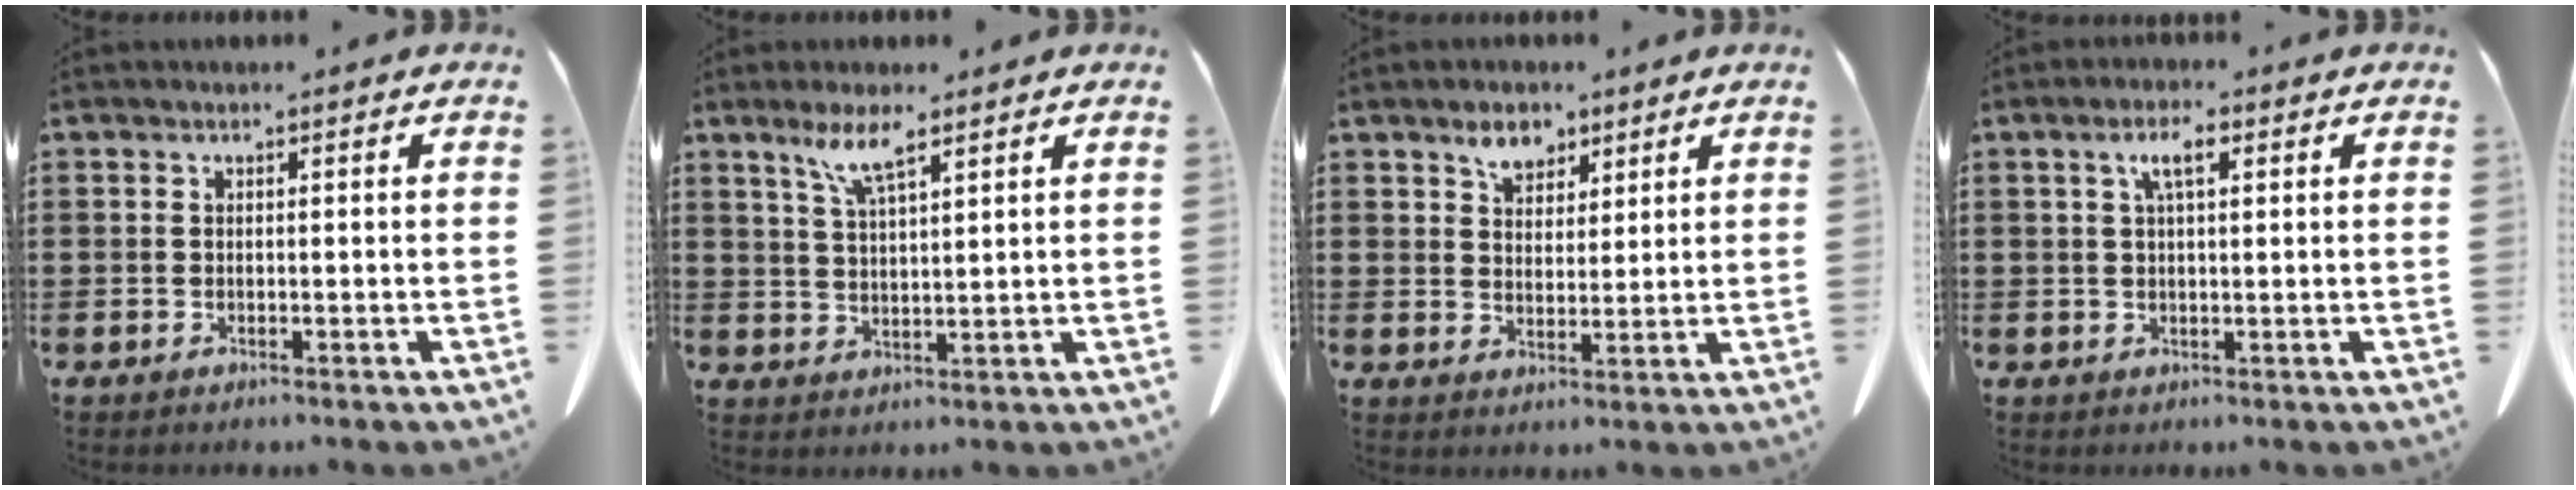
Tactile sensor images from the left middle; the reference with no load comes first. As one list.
[{"total": 5.3, "force": [3.6, 0.8, 3.8], "torque": [-0.085, 0.004, 0.062]}, {"total": 4.4, "force": [3.2, 2.5, 1.5], "torque": [-0.032, 0.006, 0.059]}, {"total": 3.5, "force": [1.3, 1.0, 3.1], "torque": [-0.066, 0.008, 0.020]}]